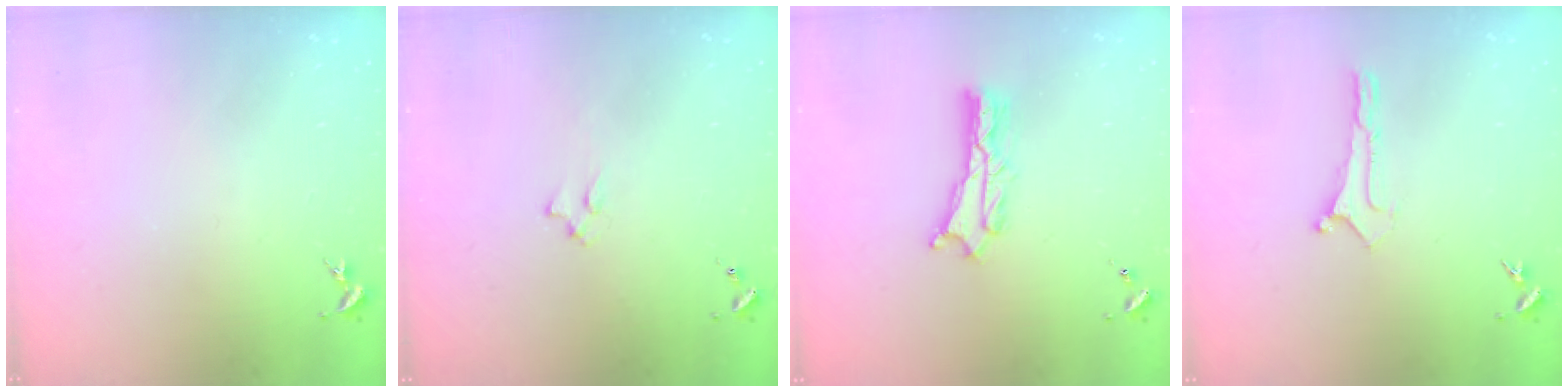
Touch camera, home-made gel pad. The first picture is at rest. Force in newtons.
{"total": 1.3, "press": 1.3, "slide": 0.3}
{"total": 2.4, "press": 2.4, "slide": 0.2}
{"total": 0.0}